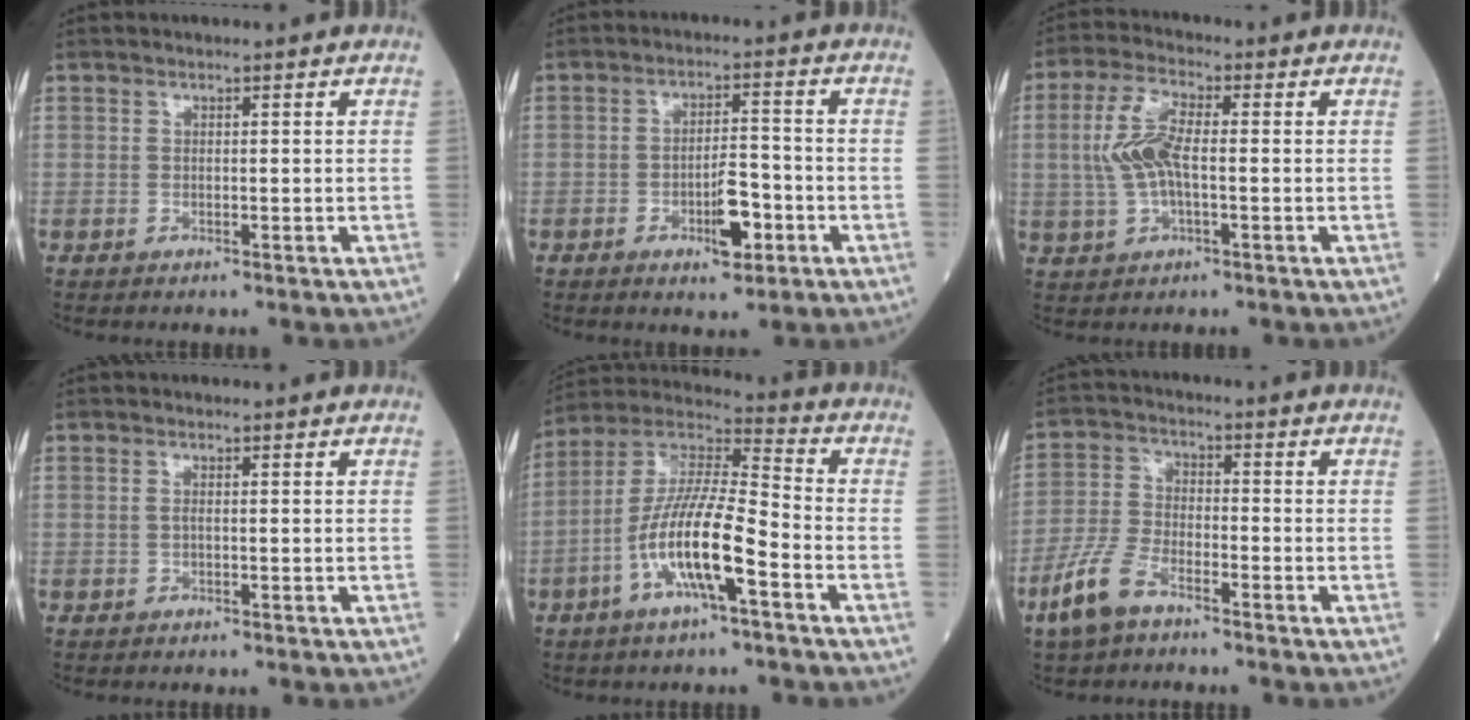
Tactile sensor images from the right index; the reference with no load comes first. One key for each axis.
{"total": 6.3, "fx": -2.5, "fy": 2.1, "fz": 5.4, "tx": -0.090, "ty": 0.003, "tz": -0.036}
{"total": 7.5, "fx": 0.0, "fy": 2.7, "fz": 7.0, "tx": -0.163, "ty": 0.010, "tz": 0.000}
{"total": 0.8, "fx": 0.1, "fy": 0.2, "fz": 0.7, "tx": -0.018, "ty": 0.000, "tz": 0.000}
{"total": 13.5, "fx": -5.1, "fy": 2.0, "fz": 12.4, "tx": -0.247, "ty": 0.002, "tz": -0.099}
{"total": 7.3, "fx": -5.0, "fy": 2.7, "fz": 4.6, "tx": -0.110, "ty": -0.006, "tz": -0.103}